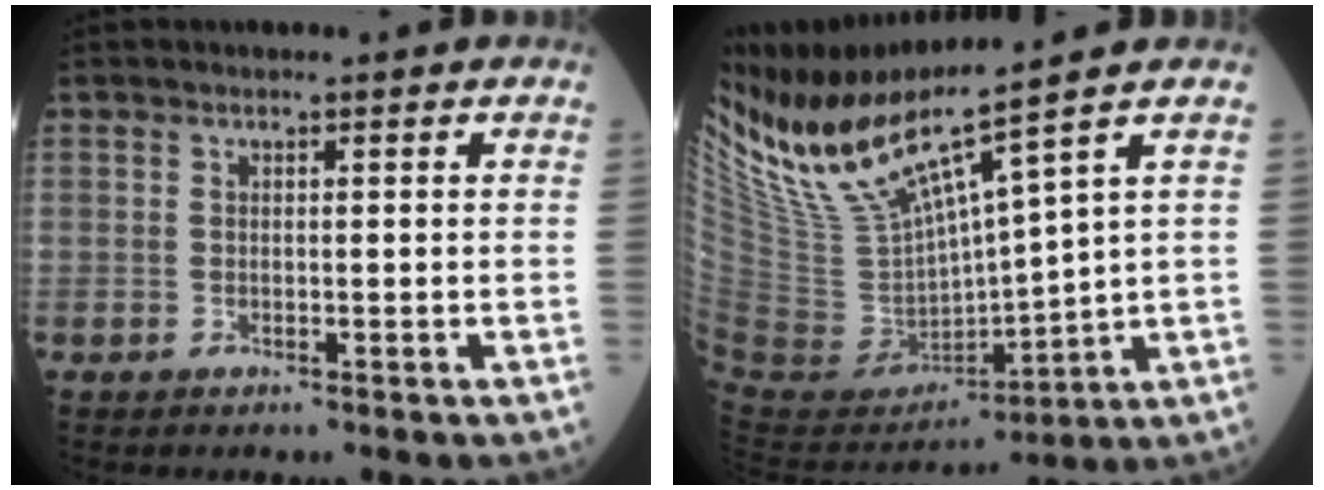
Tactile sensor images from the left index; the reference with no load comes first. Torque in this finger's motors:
{"motor_torque": [0.81, -1.32, 0.60, 0.15]}